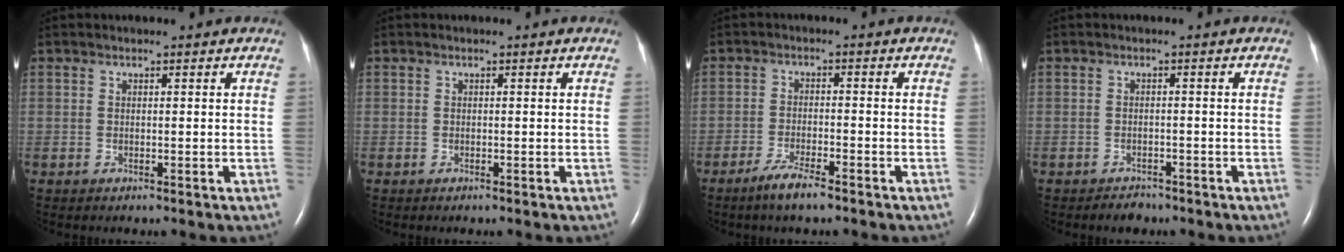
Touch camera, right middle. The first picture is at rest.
{"total": 0.0}
{"total": 4.6, "force": [-3.4, 0.4, 3.0], "torque": [-0.068, -0.008, -0.063]}
{"total": 2.1, "force": [-1.7, 1.0, 0.4], "torque": [-0.014, 0.000, -0.023]}